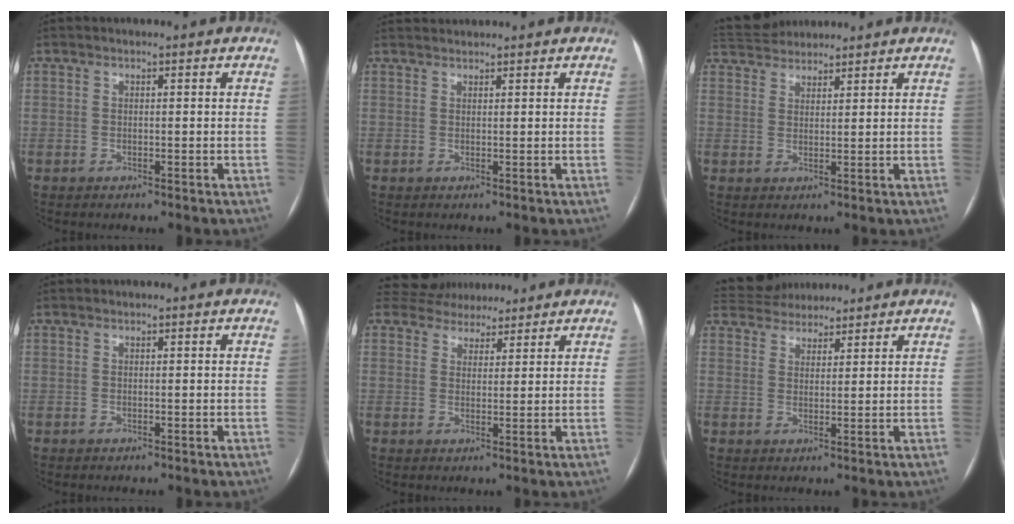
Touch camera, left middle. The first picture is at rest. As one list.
[{"total": 1.9, "force": [1.9, 0.0, -0.1], "torque": [-0.002, 0.022, 0.038]}, {"total": 7.4, "force": [6.9, 1.8, 1.8], "torque": [-0.037, 0.038, 0.121]}, {"total": 0.0}, {"total": 7.8, "force": [7.2, 3.1, 0.8], "torque": [-0.006, 0.024, 0.106]}, {"total": 8.8, "force": [8.2, 2.7, 1.9], "torque": [-0.035, 0.034, 0.135]}]